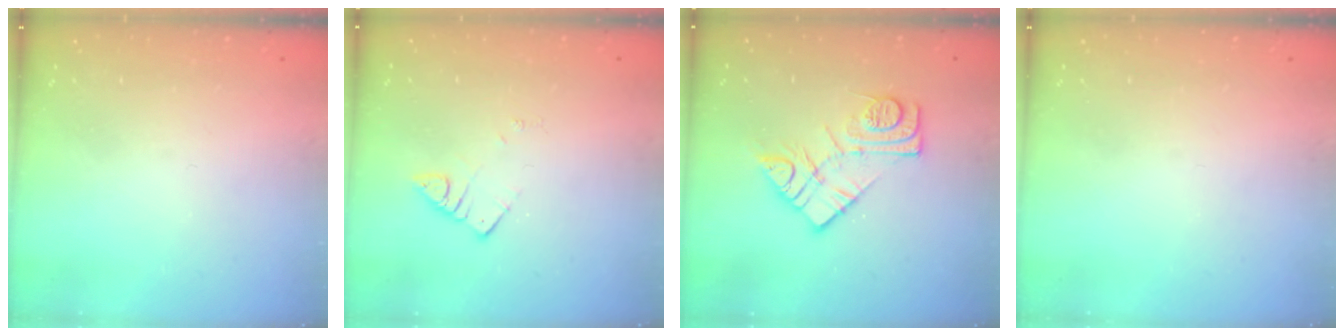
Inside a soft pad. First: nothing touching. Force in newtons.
{"total": 2.6, "press": 2.6, "slide": 0.1}
{"total": 11.6, "press": 11.6, "slide": 0.6}
{"total": 0.0}